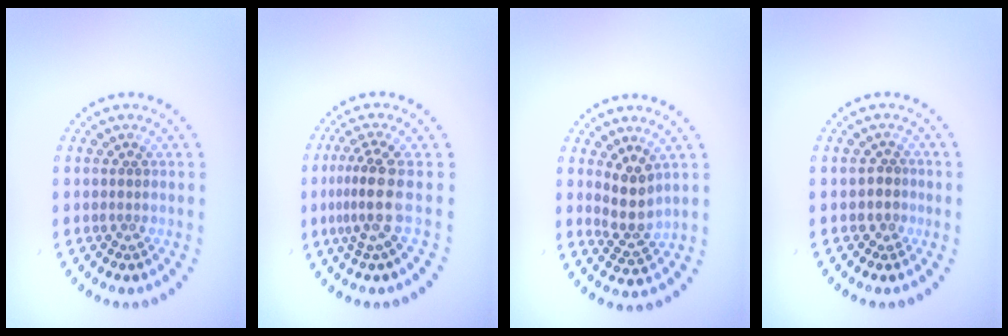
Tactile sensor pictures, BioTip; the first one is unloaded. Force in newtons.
{"total": 3.2, "press": 2.3, "slide": 2.1}
{"total": 2.7, "press": 2.3, "slide": 1.6}
{"total": 1.3, "press": 0.9, "slide": 0.9}